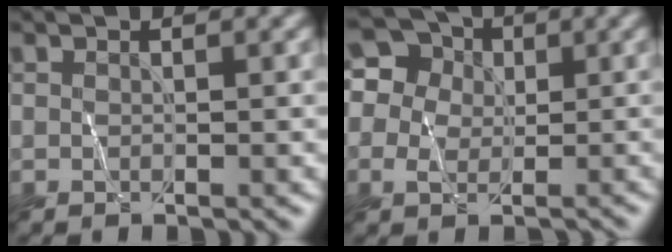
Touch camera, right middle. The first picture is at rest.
{"total": 7.3, "force": [2.2, 6.4, 2.9], "torque": [-0.053, 0.041, 0.017]}